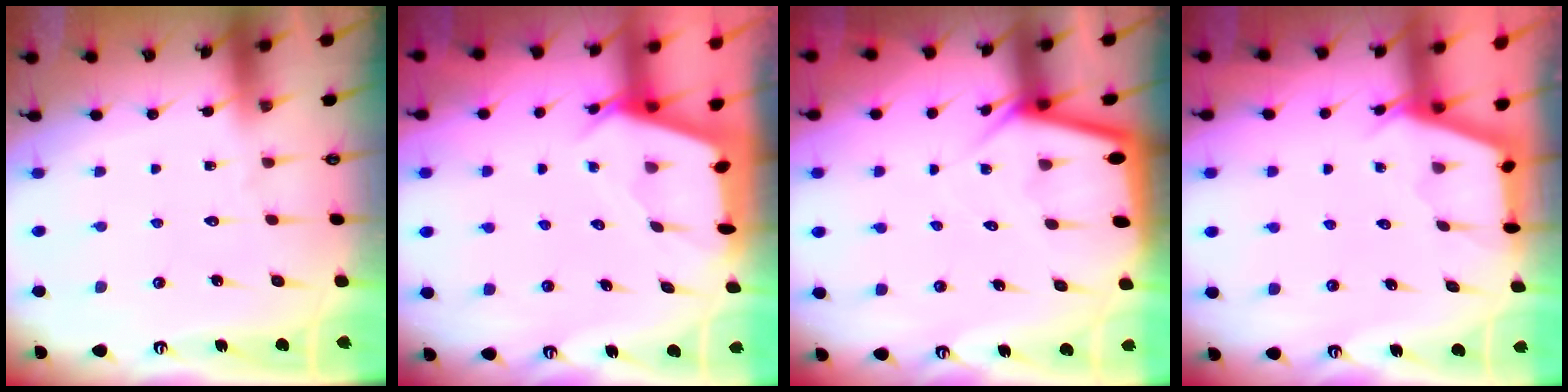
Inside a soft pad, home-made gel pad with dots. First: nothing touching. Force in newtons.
{"total": 3.5, "press": 3.5, "slide": 0.3}
{"total": 3.5, "press": 3.4, "slide": 0.4}
{"total": 2.8, "press": 2.8, "slide": 0.3}